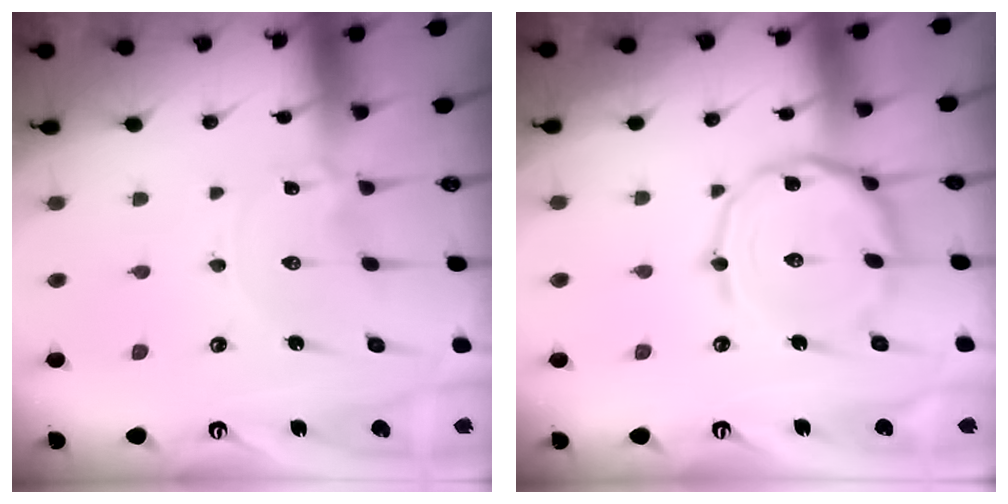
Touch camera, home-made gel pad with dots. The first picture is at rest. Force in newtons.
{"total": 11.4, "press": 11.4, "slide": 0.7}